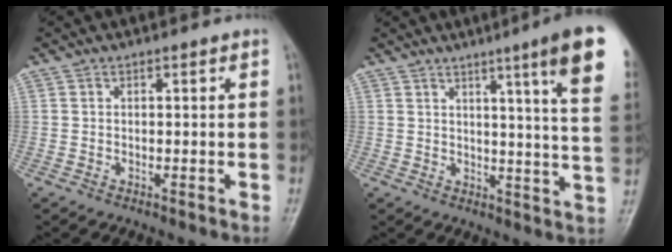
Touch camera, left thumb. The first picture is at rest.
{"total": 14.5, "force": [7.7, 0.2, 12.3], "torque": [-0.154, -0.039, 0.086]}